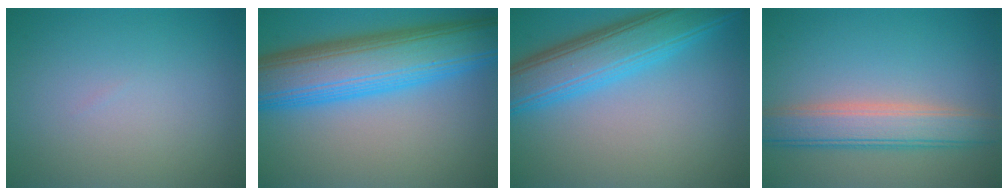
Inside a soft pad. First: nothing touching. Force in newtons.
{"total": 11.4, "press": 11.4, "slide": 0.2}
{"total": 7.3, "press": 7.3, "slide": 0.3}
{"total": 5.0, "press": 5.0, "slide": 0.1}